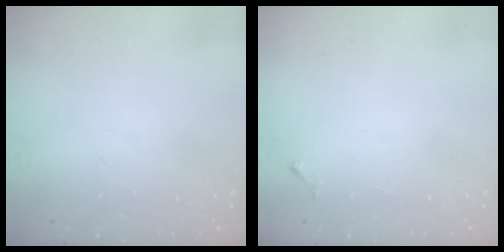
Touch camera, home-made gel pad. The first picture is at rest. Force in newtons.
{"total": 4.5, "press": 4.5, "slide": 0.6}